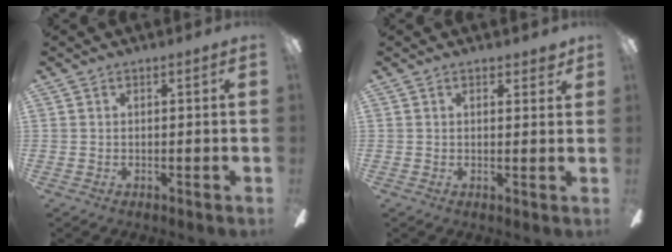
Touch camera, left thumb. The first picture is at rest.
{"total": 1.9, "force": [1.6, 0.9, 0.7], "torque": [0.002, -0.005, 0.026]}